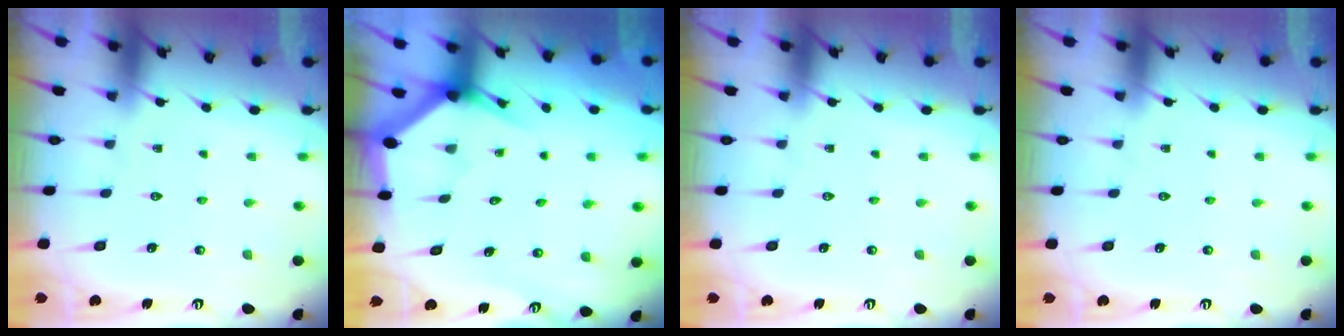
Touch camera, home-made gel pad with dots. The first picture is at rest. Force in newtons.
{"total": 2.9, "press": 2.9, "slide": 0.2}
{"total": 0.0}
{"total": 0.0}